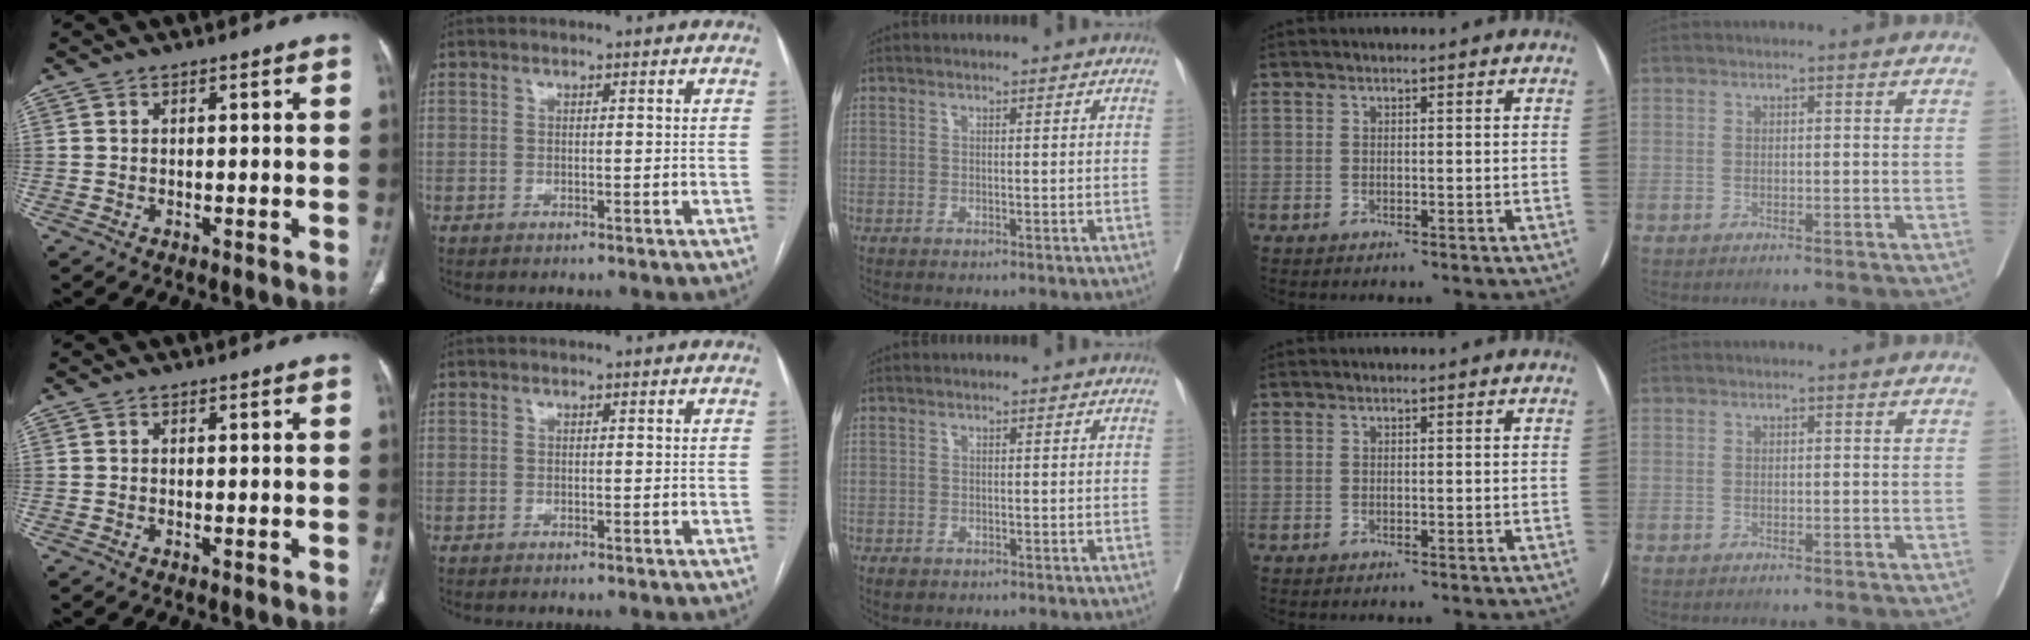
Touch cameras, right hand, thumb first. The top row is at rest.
{"middle": {"total": 1.1, "force": [-0.6, 0.8, 0.4], "torque": [-0.011, 0.000, -0.005]}}